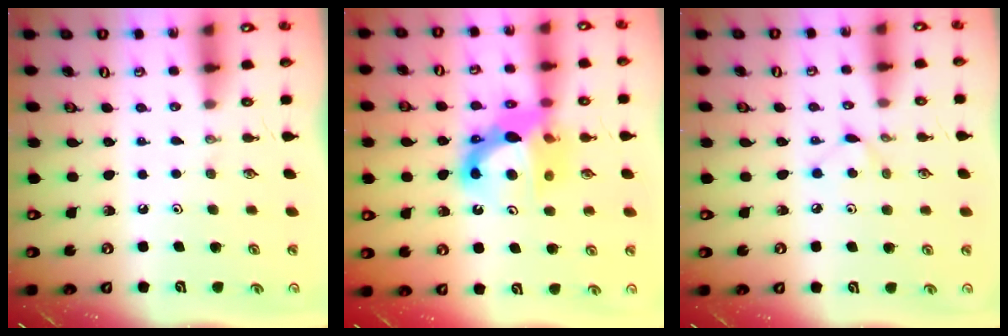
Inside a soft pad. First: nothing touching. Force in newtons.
{"total": 12.4, "press": 12.1, "slide": 2.9}
{"total": 5.1, "press": 5.0, "slide": 0.6}